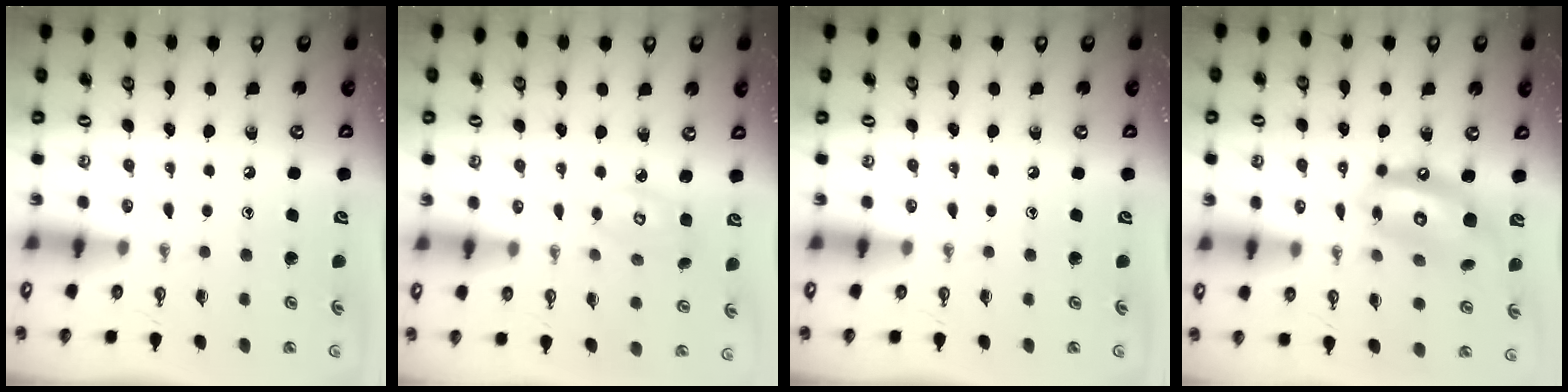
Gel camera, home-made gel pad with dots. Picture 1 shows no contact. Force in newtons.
{"total": 3.8, "press": 3.8, "slide": 0.3}
{"total": 0.0}
{"total": 14.6, "press": 14.5, "slide": 1.4}